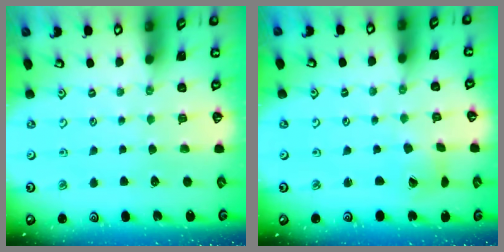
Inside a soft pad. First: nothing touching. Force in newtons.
{"total": 2.0, "press": 2.0, "slide": 0.3}